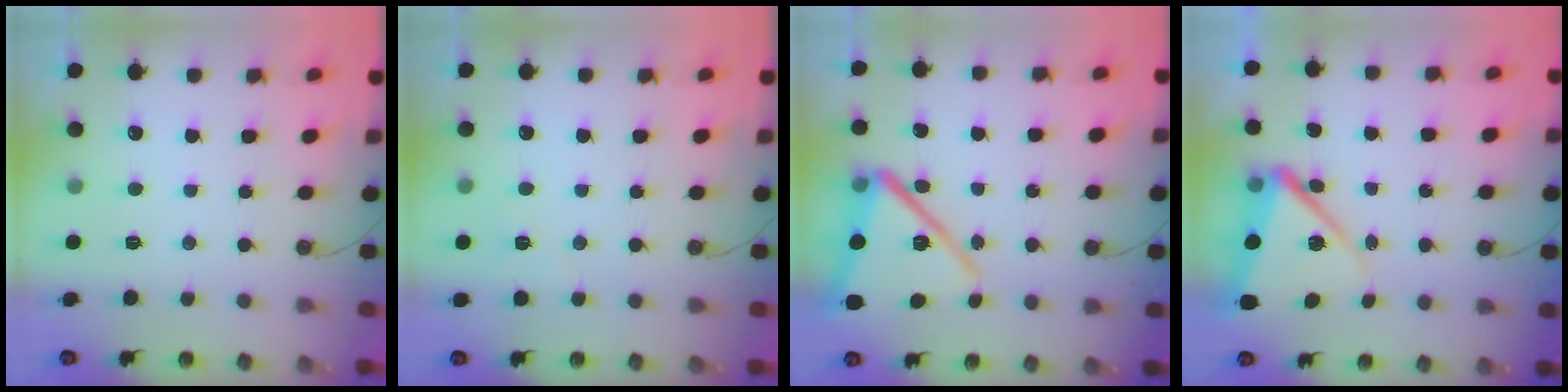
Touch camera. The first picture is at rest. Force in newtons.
{"total": 2.9, "press": 2.7, "slide": 0.9}
{"total": 16.7, "press": 16.5, "slide": 2.4}
{"total": 10.4, "press": 10.2, "slide": 1.9}